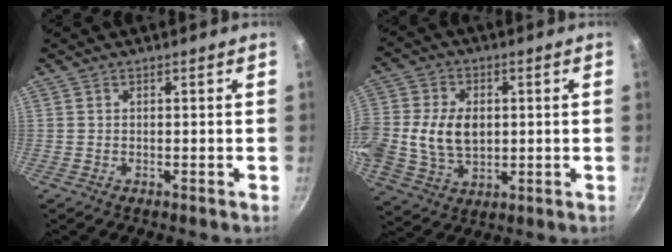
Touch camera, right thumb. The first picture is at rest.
{"total": 12.5, "force": [0.3, 9.2, 8.4], "torque": [-0.157, 0.007, 0.005]}